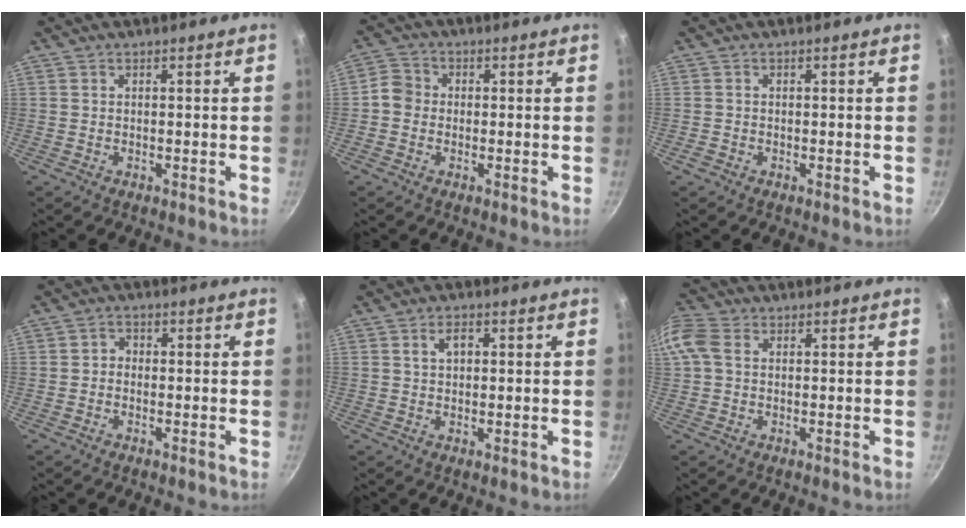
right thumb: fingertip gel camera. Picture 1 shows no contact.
{"total": 4.1, "force": [-0.6, 3.7, 1.7], "torque": [-0.013, 0.012, -0.025]}
{"total": 1.1, "force": [-0.6, 0.8, 0.3], "torque": [-0.006, 0.001, -0.011]}
{"total": 1.7, "force": [-0.5, 1.4, 0.7], "torque": [-0.010, 0.010, -0.013]}
{"total": 3.2, "force": [0.9, 1.9, 2.3], "torque": [-0.033, 0.003, 0.013]}
{"total": 5.6, "force": [1.2, 4.0, 3.8], "torque": [-0.086, 0.017, 0.014]}